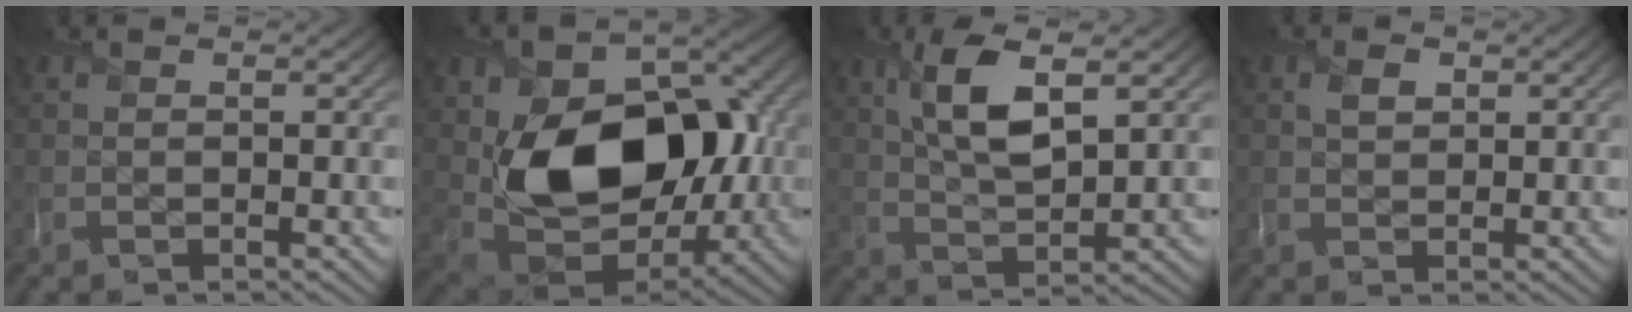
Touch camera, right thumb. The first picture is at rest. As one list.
[{"total": 14.9, "force": [1.2, 10.8, 10.1], "torque": [-0.145, -0.021, 0.032]}, {"total": 8.0, "force": [3.4, 2.8, 6.7], "torque": [-0.141, 0.002, 0.064]}, {"total": 1.9, "force": [0.8, 1.5, 0.9], "torque": [-0.018, -0.003, 0.015]}]